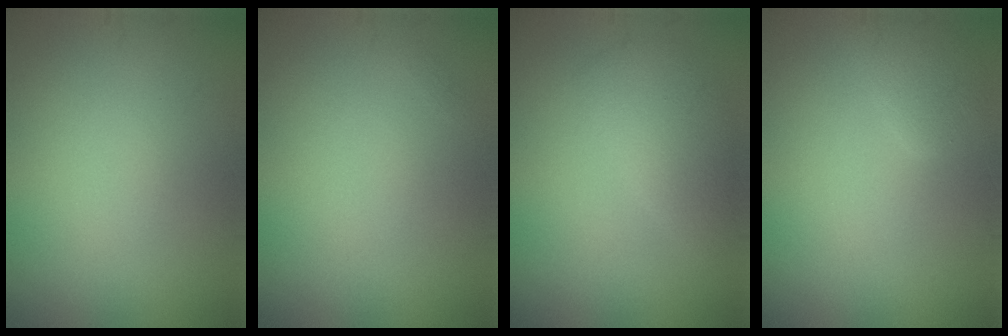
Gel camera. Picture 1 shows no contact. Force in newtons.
{"total": 0.0}
{"total": 2.7, "press": 2.7, "slide": 0.2}
{"total": 1.5, "press": 1.5, "slide": 0.2}